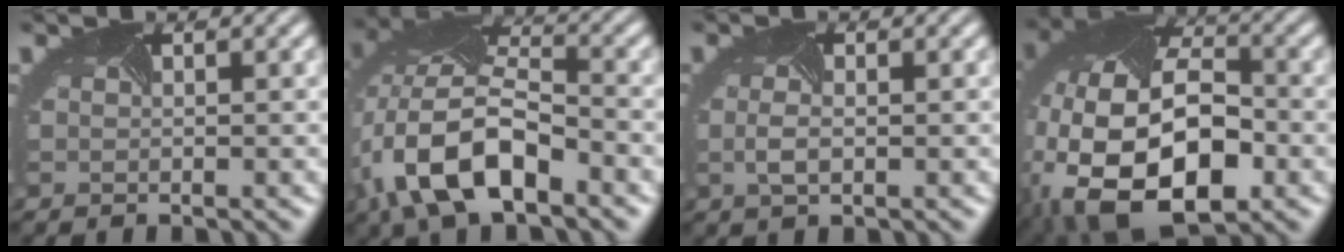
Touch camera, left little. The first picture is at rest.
{"total": 11.4, "force": [-4.8, 5.7, 8.6], "torque": [-0.185, -0.004, -0.090]}
{"total": 1.5, "force": [-0.3, 0.6, 1.3], "torque": [-0.038, -0.006, -0.008]}
{"total": 16.9, "force": [-4.8, 10.6, 12.3], "torque": [-0.241, -0.026, -0.072]}